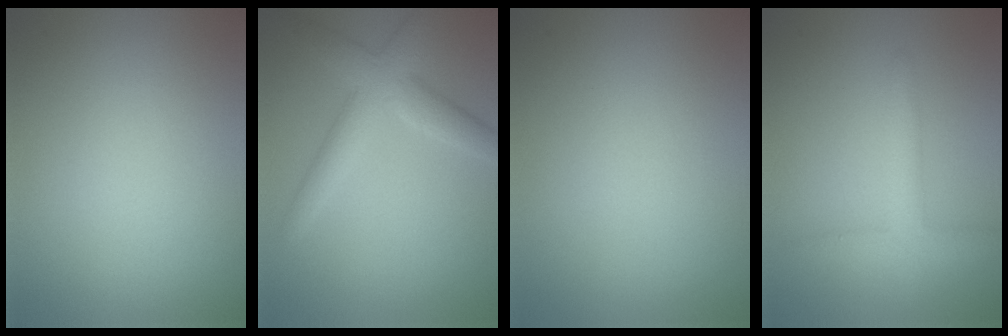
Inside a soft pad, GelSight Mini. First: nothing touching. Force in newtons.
{"total": 4.2, "press": 4.2, "slide": 0.1}
{"total": 0.0}
{"total": 2.6, "press": 2.6, "slide": 0.2}